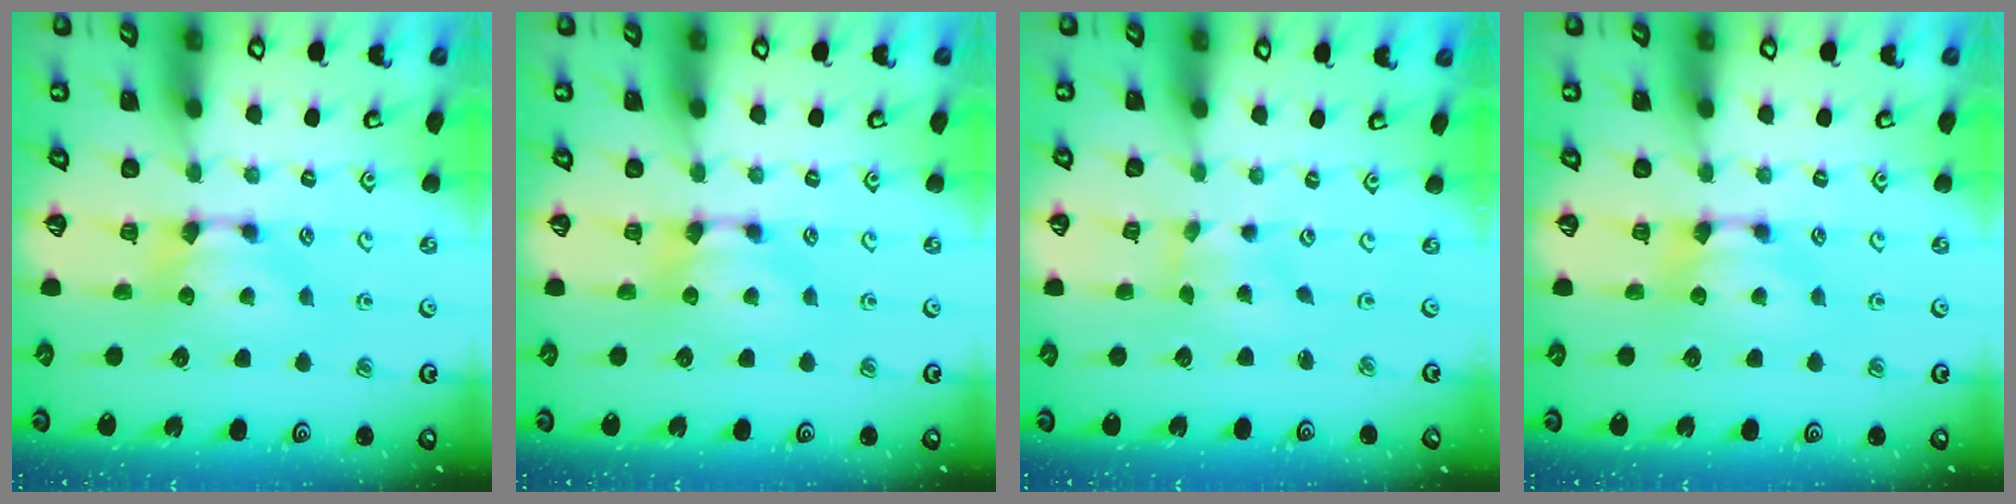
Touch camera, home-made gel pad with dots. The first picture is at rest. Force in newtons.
{"total": 0.0}
{"total": 2.7, "press": 2.5, "slide": 1.0}
{"total": 0.0}